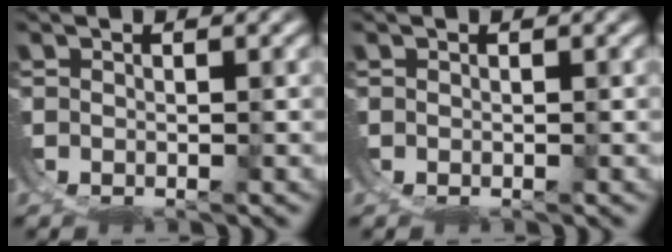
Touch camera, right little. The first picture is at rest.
{"total": 0.0}